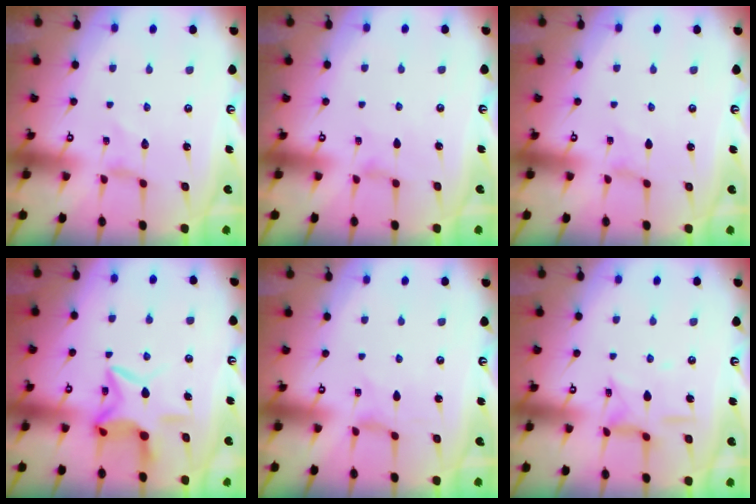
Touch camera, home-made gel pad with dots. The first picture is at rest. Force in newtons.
{"total": 1.4, "press": 1.3, "slide": 0.3}
{"total": 0.7, "press": 0.7, "slide": 0.2}
{"total": 9.6, "press": 9.5, "slide": 0.9}
{"total": 0.0}
{"total": 7.5, "press": 7.5, "slide": 0.5}